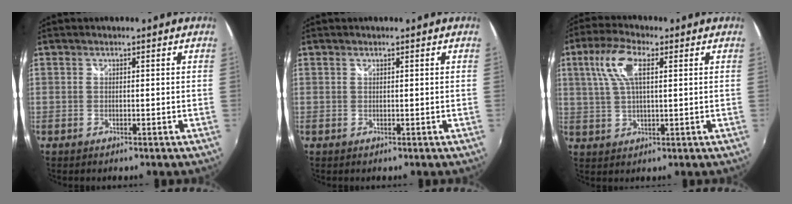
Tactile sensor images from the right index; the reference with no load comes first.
{"total": 0.0}
{"total": 8.5, "force": [2.9, 3.2, 7.3], "torque": [-0.151, 0.017, 0.054]}